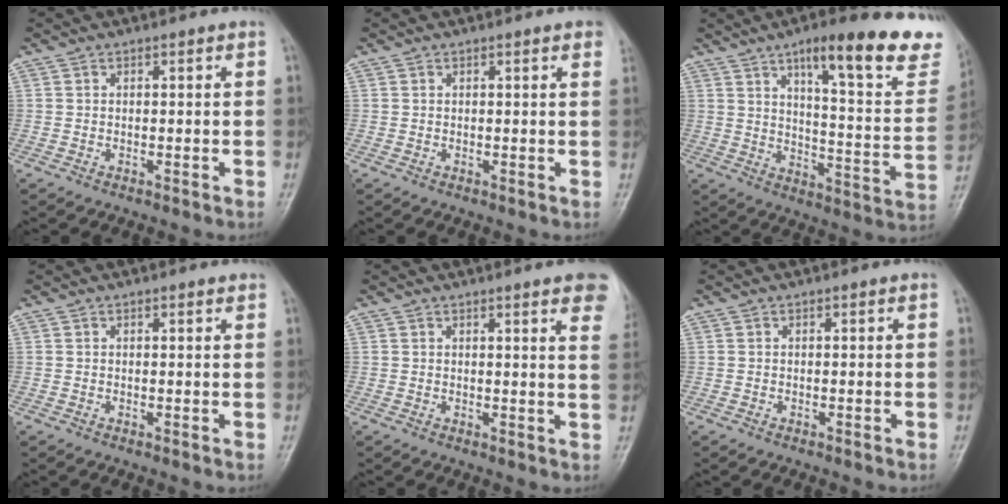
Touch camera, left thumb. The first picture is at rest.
{"total": 2.3, "force": [1.4, 0.3, 1.7], "torque": [-0.017, 0.003, 0.013]}
{"total": 23.1, "force": [14.5, 5.5, 17.1], "torque": [-0.195, -0.060, 0.203]}
{"total": 0.9, "force": [0.7, 0.2, 0.5], "torque": [-0.005, -0.001, 0.008]}
{"total": 10.2, "force": [6.5, 1.8, 7.7], "torque": [-0.072, -0.014, 0.063]}
{"total": 0.0}